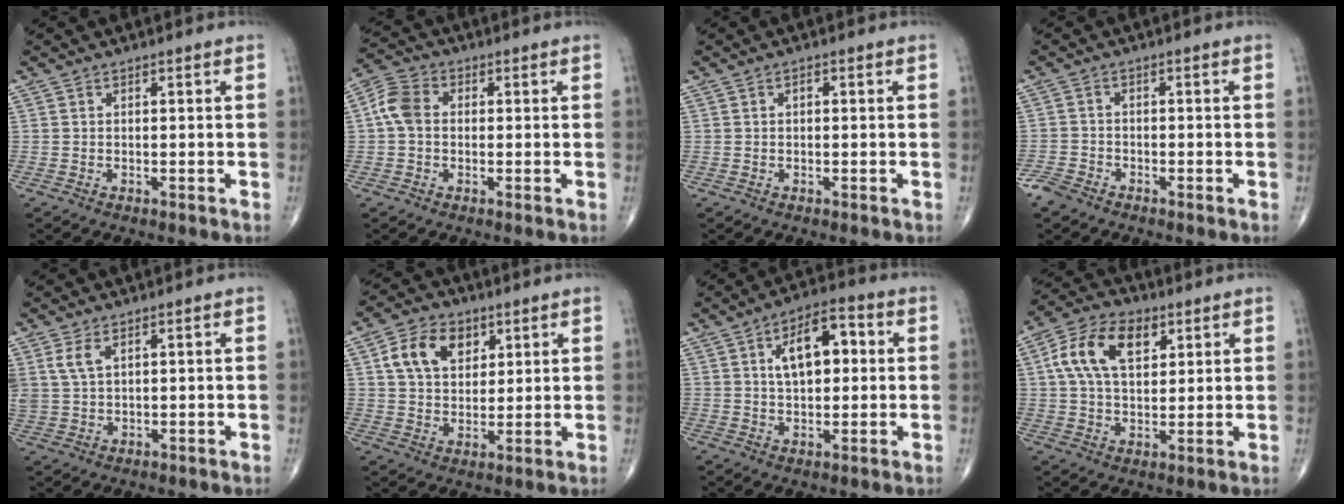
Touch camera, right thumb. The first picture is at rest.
{"total": 6.0, "force": [0.2, 4.5, 4.0], "torque": [-0.078, 0.018, -0.004]}
{"total": 0.8, "force": [0.2, 0.4, 0.6], "torque": [-0.005, 0.003, 0.001]}
{"total": 3.1, "force": [-2.4, 1.6, 1.0], "torque": [-0.024, 0.004, -0.050]}
{"total": 4.3, "force": [2.2, 2.3, 3.0], "torque": [-0.067, -0.003, 0.054]}
{"total": 10.4, "force": [4.2, 7.2, 6.2], "torque": [-0.084, -0.010, 0.076]}
{"total": 10.7, "force": [2.3, 5.5, 8.8], "torque": [-0.116, 0.014, 0.031]}
{"total": 12.9, "force": [4.4, 7.6, 9.4], "torque": [-0.163, 0.004, 0.078]}